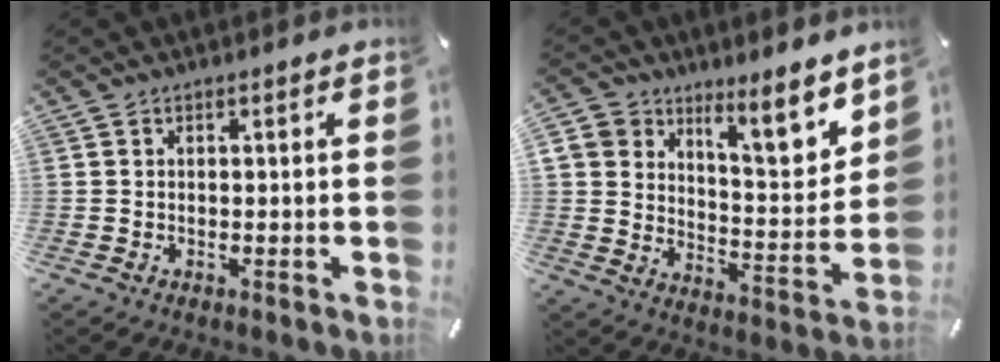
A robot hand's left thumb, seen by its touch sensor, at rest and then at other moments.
{"total": 11.3, "force": [8.7, 5.0, 5.2], "torque": [-0.070, -0.074, 0.156]}